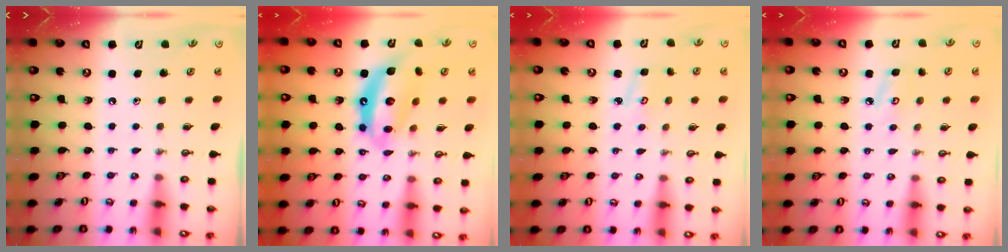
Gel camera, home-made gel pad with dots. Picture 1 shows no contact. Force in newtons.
{"total": 13.5, "press": 13.5, "slide": 1.2}
{"total": 3.2, "press": 3.2, "slide": 0.4}
{"total": 4.8, "press": 4.7, "slide": 0.5}